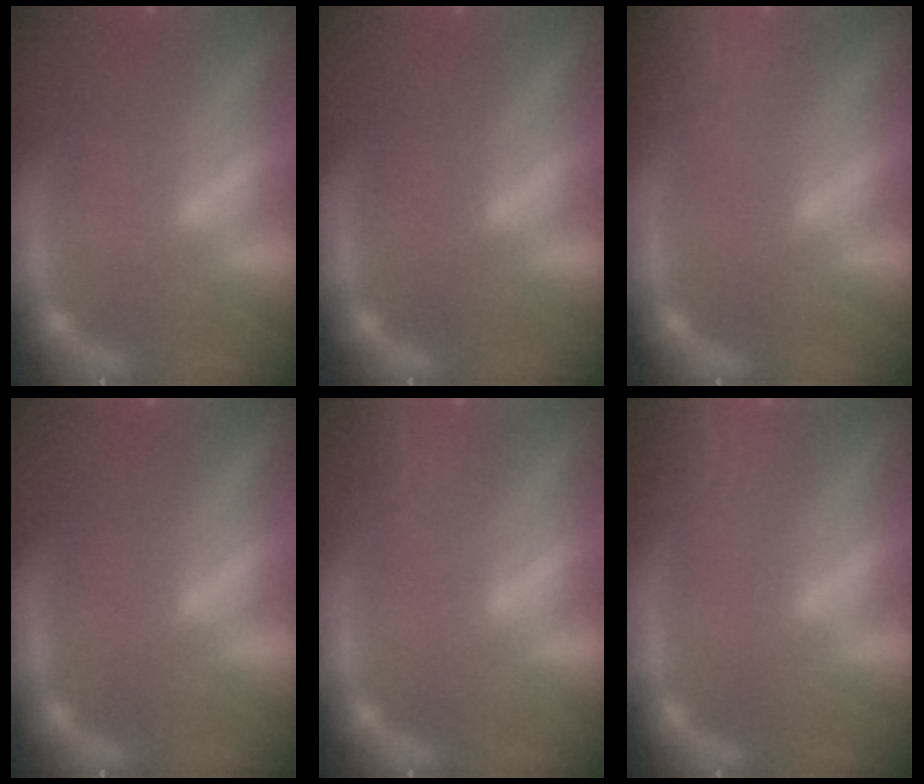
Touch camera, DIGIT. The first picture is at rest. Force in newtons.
{"total": 0.0}
{"total": 7.0}
{"total": 0.0}
{"total": 2.4}
{"total": 5.0}